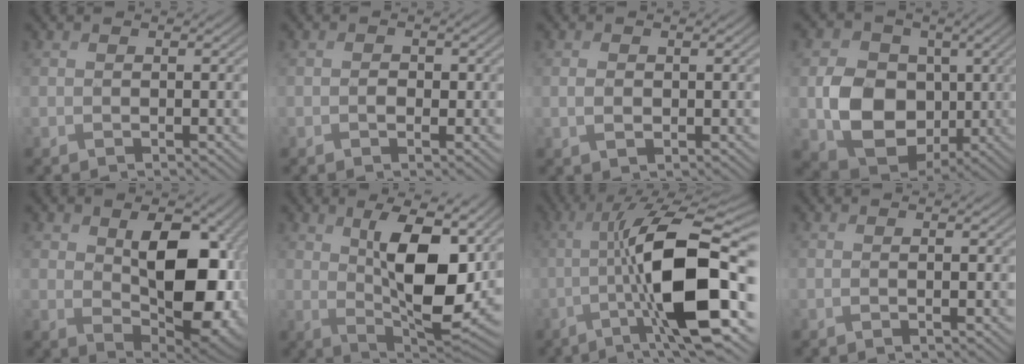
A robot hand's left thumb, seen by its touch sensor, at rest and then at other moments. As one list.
[{"total": 1.4, "force": [-0.3, 1.0, 0.8], "torque": [-0.013, -0.003, -0.009]}, {"total": 1.6, "force": [0.0, 1.1, 1.2], "torque": [-0.028, -0.002, 0.001]}, {"total": 10.4, "force": [-0.7, 8.4, 6.2], "torque": [-0.137, -0.018, -0.013]}, {"total": 14.9, "force": [1.0, 9.1, 11.7], "torque": [-0.165, -0.026, 0.038]}, {"total": 13.0, "force": [3.1, 5.7, 11.3], "torque": [-0.189, -0.014, 0.055]}, {"total": 14.7, "force": [-2.8, 3.6, 14.0], "torque": [-0.225, 0.004, -0.057]}, {"total": 0.9, "force": [-0.2, 0.1, 0.9], "torque": [-0.017, 0.000, -0.004]}]